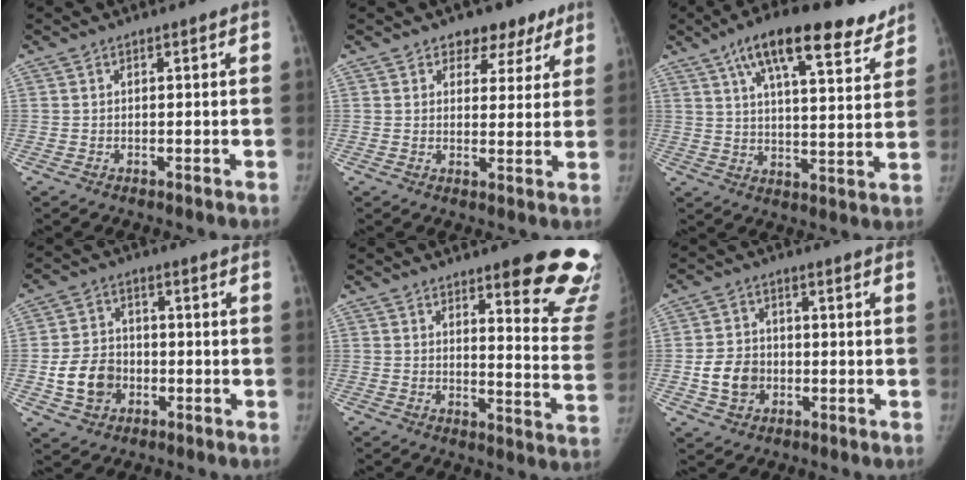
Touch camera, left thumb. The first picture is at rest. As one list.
[{"total": 7.2, "force": [4.7, 4.9, 2.4], "torque": [0.018, -0.015, 0.061]}, {"total": 17.8, "force": [11.5, 6.1, 12.2], "torque": [-0.157, -0.024, 0.180]}, {"total": 9.0, "force": [-2.5, 7.4, 4.5], "torque": [-0.061, 0.018, -0.041]}, {"total": 17.8, "force": [12.1, 3.8, 12.5], "torque": [-0.116, -0.083, 0.142]}, {"total": 7.3, "force": [-1.6, 6.1, 3.7], "torque": [-0.045, 0.011, -0.028]}]